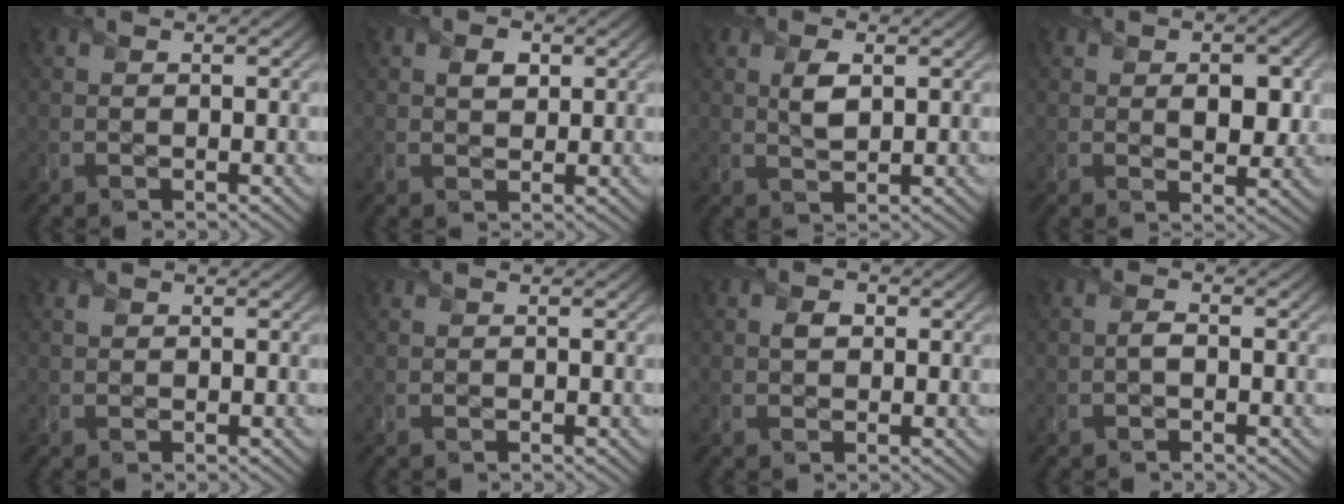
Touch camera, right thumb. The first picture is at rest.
{"total": 2.3, "force": [0.8, 1.7, 1.3], "torque": [-0.027, -0.002, 0.014]}
{"total": 3.0, "force": [0.9, 1.6, 2.4], "torque": [-0.051, -0.003, 0.019]}
{"total": 4.5, "force": [0.5, 2.9, 3.4], "torque": [-0.050, -0.007, 0.009]}
{"total": 0.5, "force": [0.3, 0.4, 0.1], "torque": [-0.001, -0.002, 0.006]}
{"total": 0.0}
{"total": 1.5, "force": [0.2, 1.3, 0.8], "torque": [-0.016, -0.002, 0.000]}
{"total": 1.2, "force": [-0.4, 0.6, 0.9], "torque": [-0.018, 0.002, -0.010]}